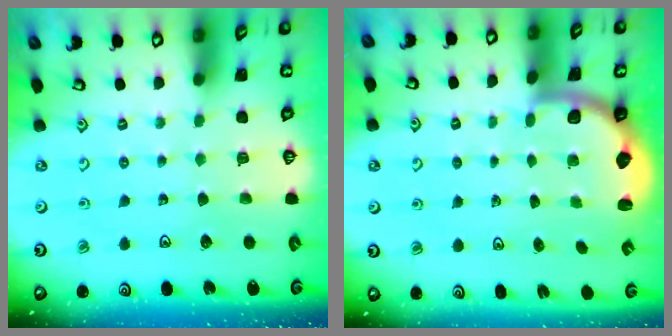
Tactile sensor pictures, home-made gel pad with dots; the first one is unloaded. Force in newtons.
{"total": 2.2, "press": 2.0, "slide": 1.1}